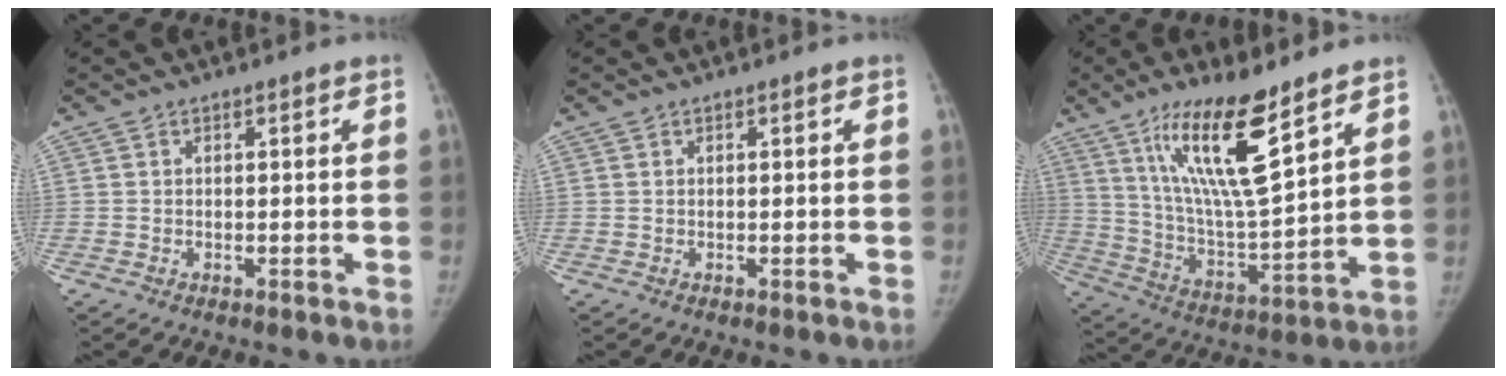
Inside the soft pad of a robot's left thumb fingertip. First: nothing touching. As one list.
[{"total": 0.0}, {"total": 18.0, "force": [10.7, 3.7, 13.9], "torque": [-0.238, -0.064, 0.205]}]